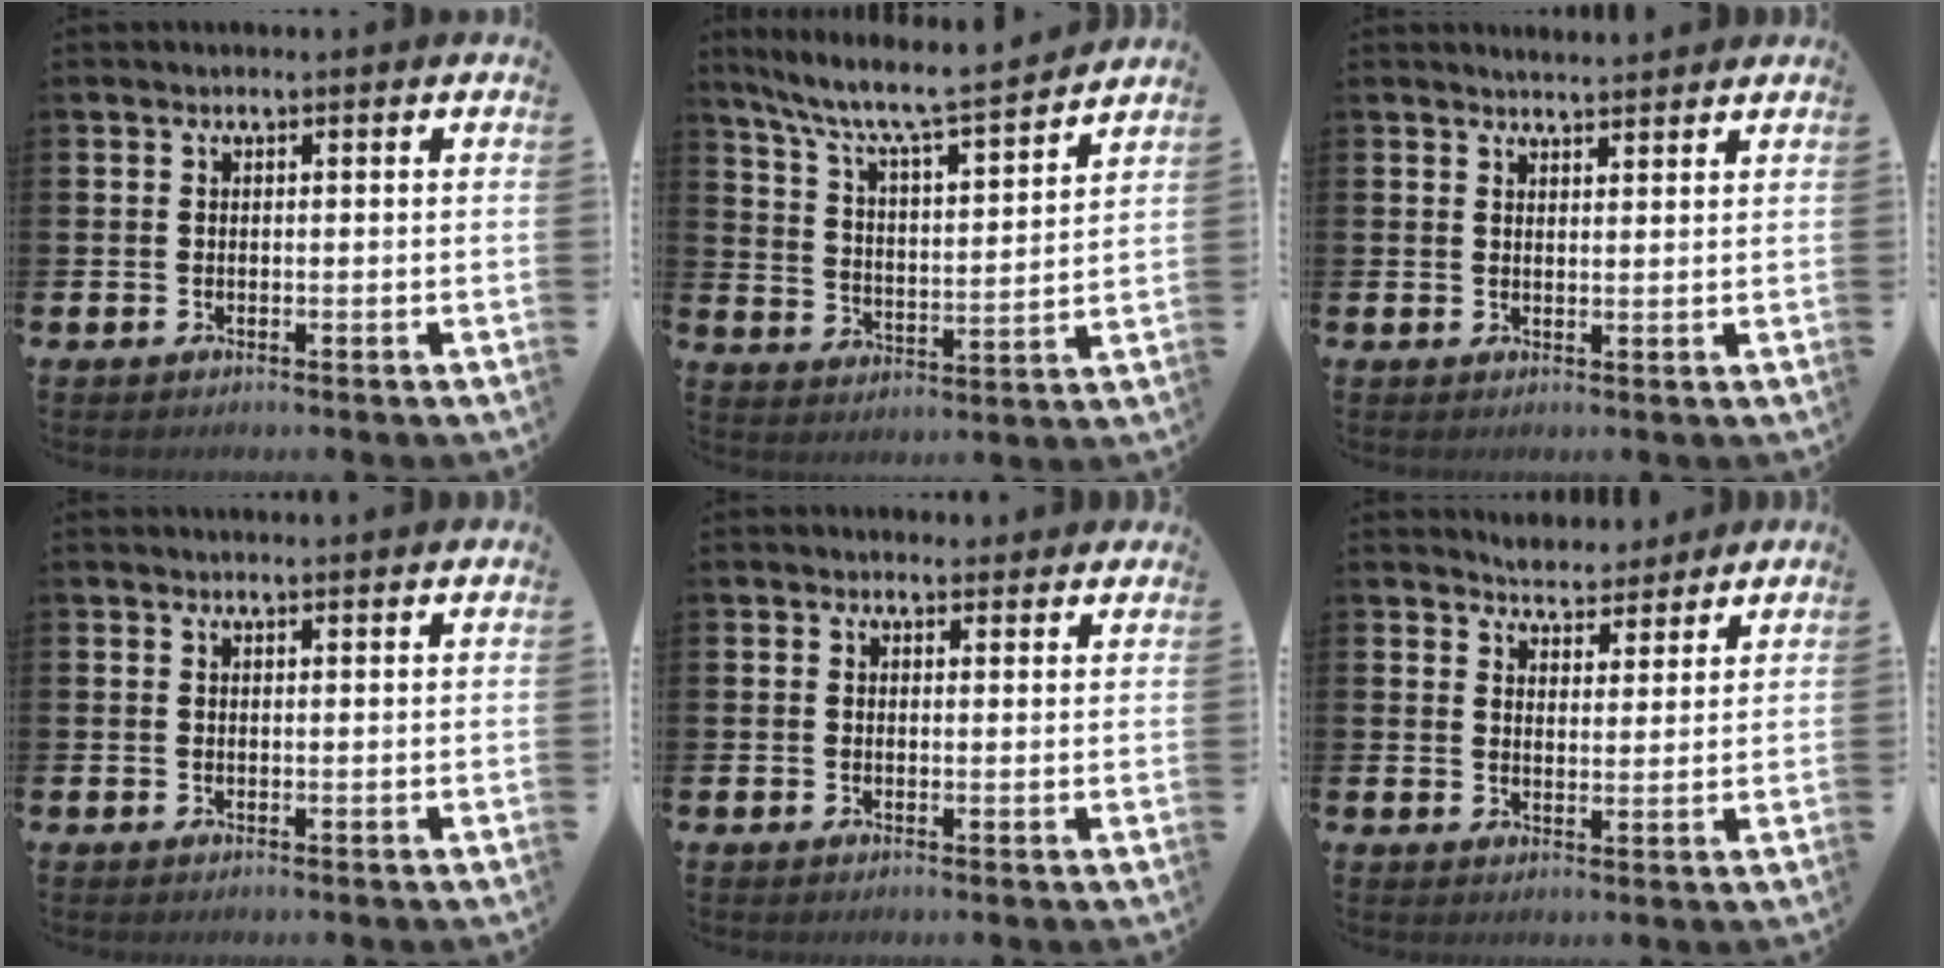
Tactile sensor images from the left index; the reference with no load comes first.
{"total": 8.1, "force": [7.3, 0.7, 3.6], "torque": [-0.102, -0.053, 0.119]}
{"total": 2.6, "force": [2.6, 0.1, -0.1], "torque": [-0.002, -0.014, 0.047]}
{"total": 1.1, "force": [1.1, -0.1, 0.1], "torque": [0.009, -0.006, 0.018]}
{"total": 1.9, "force": [1.8, 0.6, -0.1], "torque": [0.008, -0.007, 0.032]}
{"total": 4.2, "force": [4.1, 0.8, -0.5], "torque": [-0.002, -0.026, 0.074]}